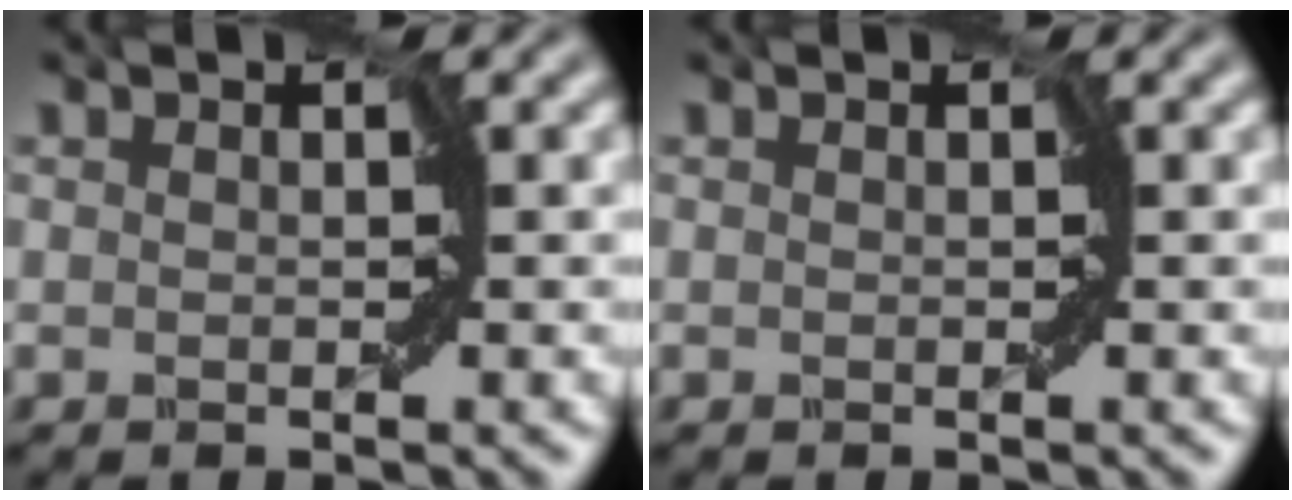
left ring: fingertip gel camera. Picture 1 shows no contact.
{"total": 0.0}